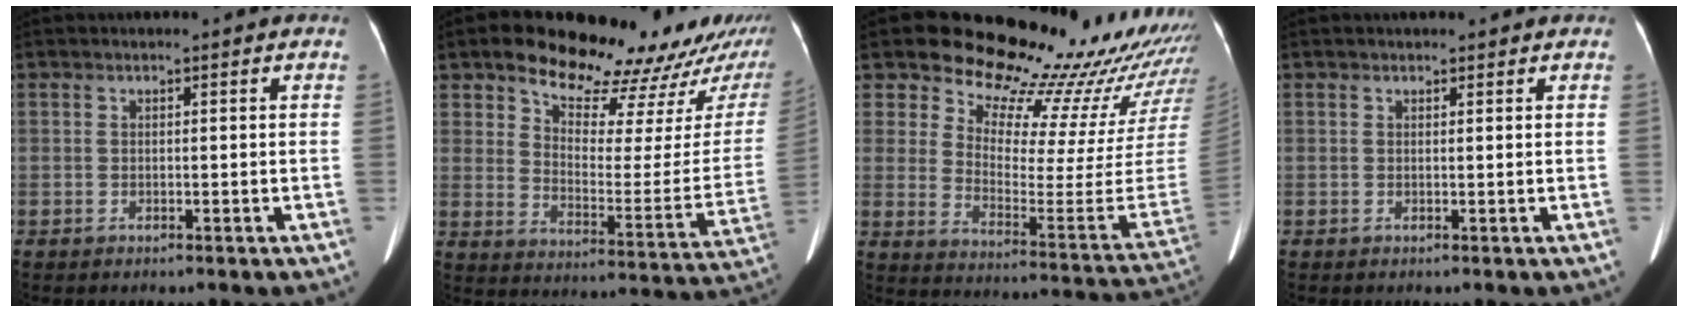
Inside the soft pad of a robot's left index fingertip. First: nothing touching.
{"total": 22.9, "force": [19.5, 6.0, 10.5], "torque": [-0.135, -0.058, 0.244]}
{"total": 22.9, "force": [21.5, 4.2, 6.7], "torque": [-0.098, -0.132, 0.266]}
{"total": 3.2, "force": [2.7, 0.9, 1.4], "torque": [-0.012, 0.012, 0.031]}